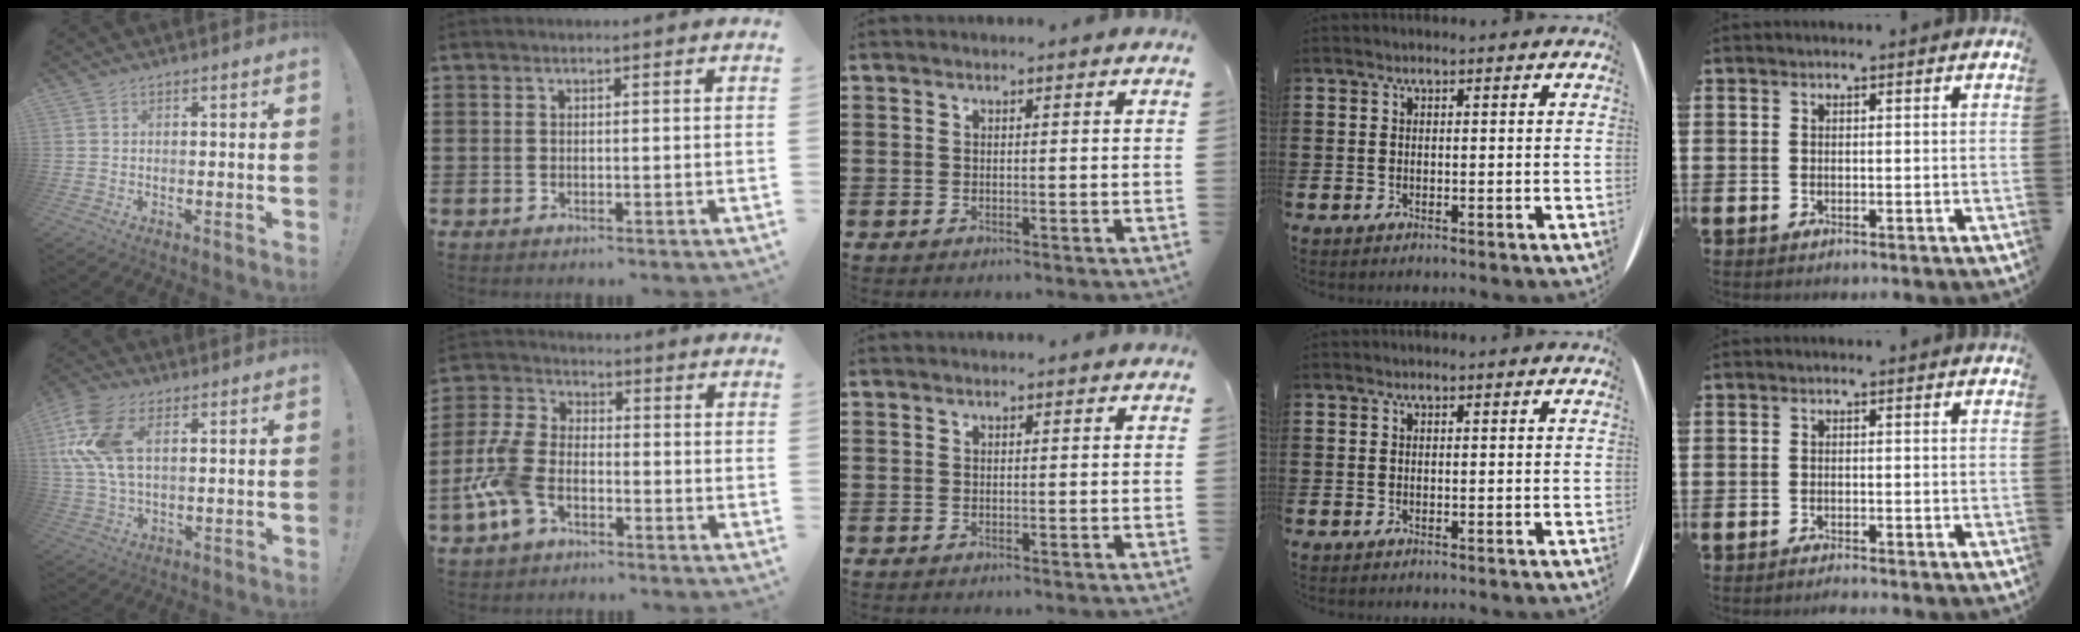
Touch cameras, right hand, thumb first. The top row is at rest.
{"thumb": {"total": 14.2, "force": [4.1, 8.5, 10.6], "torque": [-0.226, 0.000, 0.082]}, "index": {"total": 7.7, "force": [-3.4, 4.3, 5.5], "torque": [-0.152, -0.001, -0.072]}, "little": {"total": 0.8, "force": [-0.8, 0.0, 0.2], "torque": [-0.004, -0.003, -0.015]}}